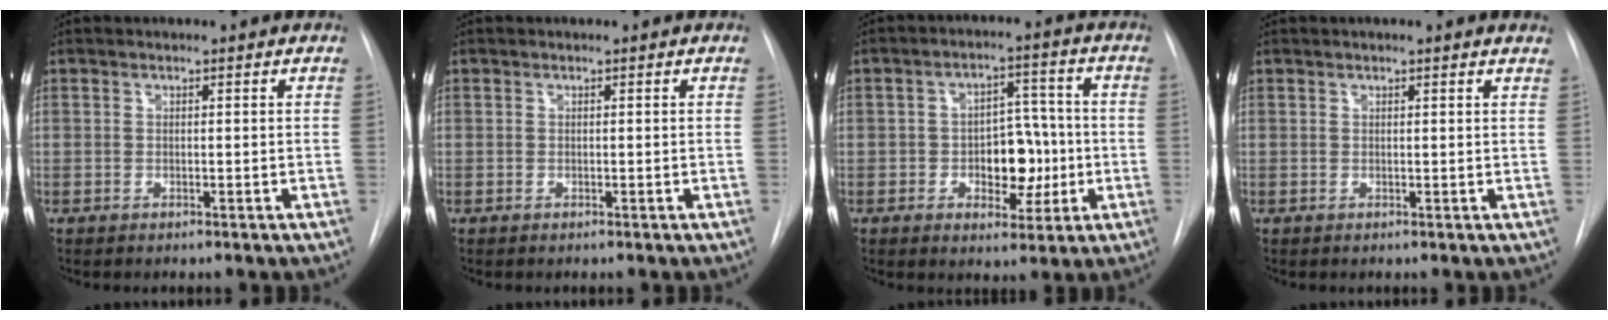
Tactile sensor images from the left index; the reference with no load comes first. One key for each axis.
{"total": 0.0}
{"total": 8.3, "fx": -1.5, "fy": 4.8, "fz": 6.6, "tx": -0.090, "ty": 0.021, "tz": -0.016}
{"total": 2.3, "fx": 2.0, "fy": 0.0, "fz": 1.2, "tx": -0.014, "ty": 0.011, "tz": 0.018}